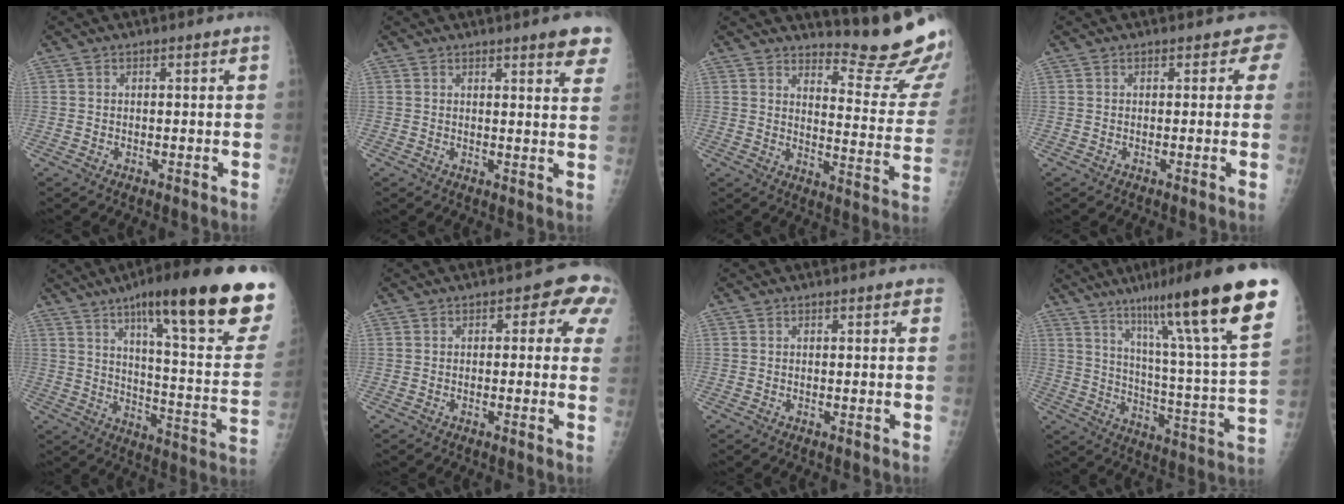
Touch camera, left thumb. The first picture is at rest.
{"total": 7.1, "force": [5.0, 0.9, 4.9], "torque": [-0.042, -0.018, 0.050]}
{"total": 17.6, "force": [15.8, 2.1, 7.4], "torque": [-0.069, -0.186, 0.192]}
{"total": 1.9, "force": [1.2, 1.3, 0.9], "torque": [0.016, 0.000, 0.004]}
{"total": 29.0, "force": [17.6, 4.4, 22.6], "torque": [-0.279, -0.052, 0.254]}
{"total": 6.4, "force": [2.1, 3.5, 5.0], "torque": [-0.007, 0.003, 0.009]}
{"total": 1.3, "force": [1.0, 0.3, 0.8], "torque": [-0.004, 0.004, 0.008]}
{"total": 25.5, "force": [16.0, 2.1, 19.8], "torque": [-0.284, -0.049, 0.243]}